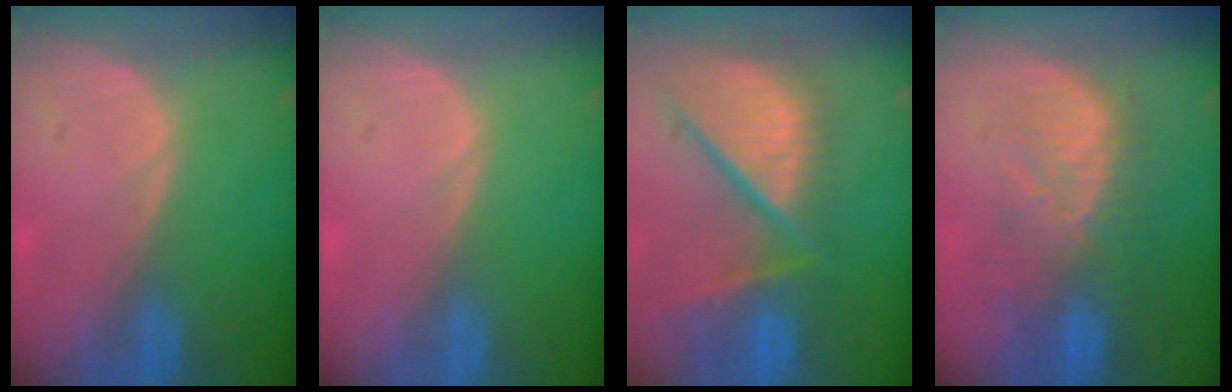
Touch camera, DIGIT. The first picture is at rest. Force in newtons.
{"total": 0.0}
{"total": 12.9, "press": 10.7, "slide": 7.2}
{"total": 10.1, "press": 8.8, "slide": 5.0}